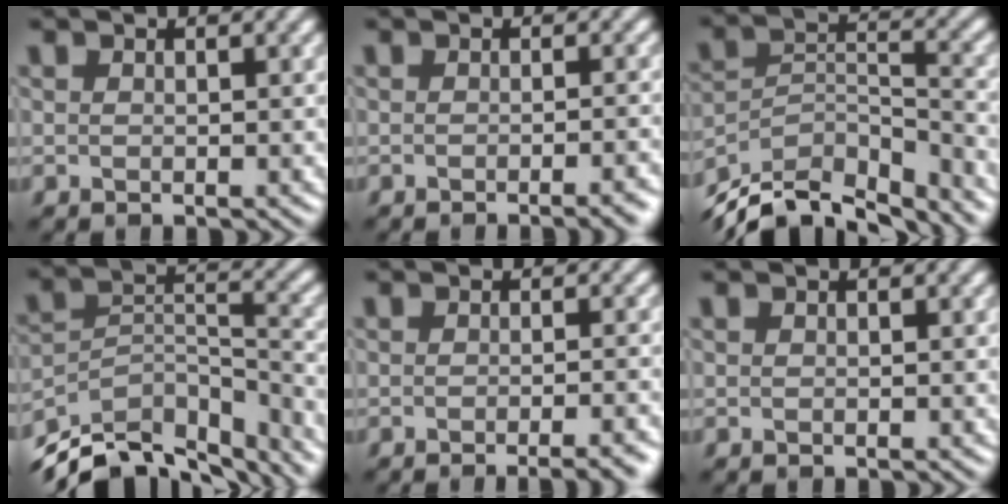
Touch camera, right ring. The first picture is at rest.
{"total": 3.4, "force": [-1.7, 1.1, 2.8], "torque": [-0.011, 0.011, -0.022]}
{"total": 12.7, "force": [-10.8, 4.8, 4.7], "torque": [-0.084, 0.003, -0.167]}
{"total": 13.4, "force": [-11.1, 6.4, 3.9], "torque": [-0.075, 0.007, -0.156]}
{"total": 4.9, "force": [-2.7, 1.6, 3.8], "torque": [-0.025, 0.008, -0.027]}
{"total": 0.0}